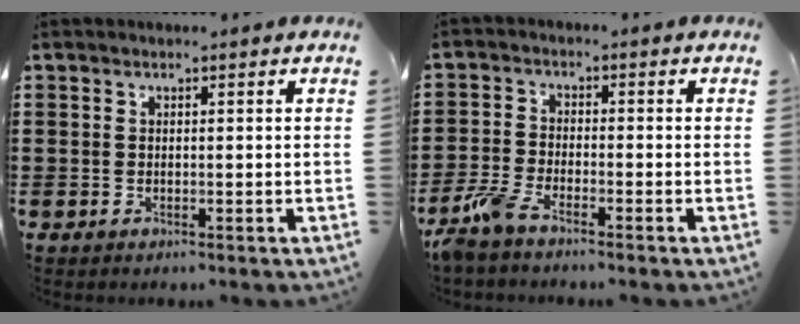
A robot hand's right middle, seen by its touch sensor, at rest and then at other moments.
{"total": 4.6, "force": [-3.7, 0.8, 2.6], "torque": [-0.086, -0.012, -0.080]}